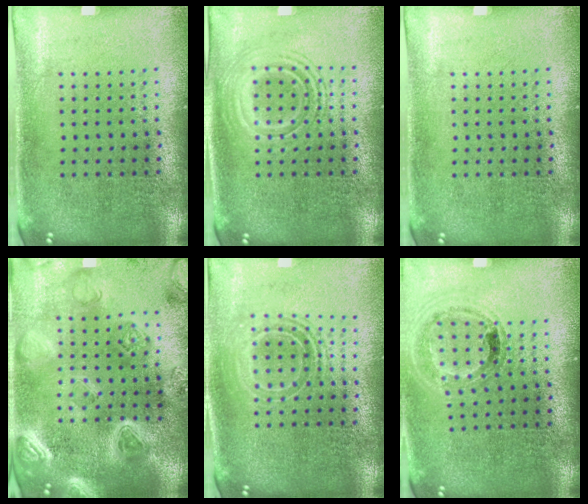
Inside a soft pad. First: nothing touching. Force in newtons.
{"total": 2.8, "press": 2.8, "slide": 0.4}
{"total": 0.0}
{"total": 4.3, "press": 3.8, "slide": 2.0}
{"total": 1.8, "press": 1.4, "slide": 1.2}
{"total": 0.9, "press": 0.9, "slide": 0.1}